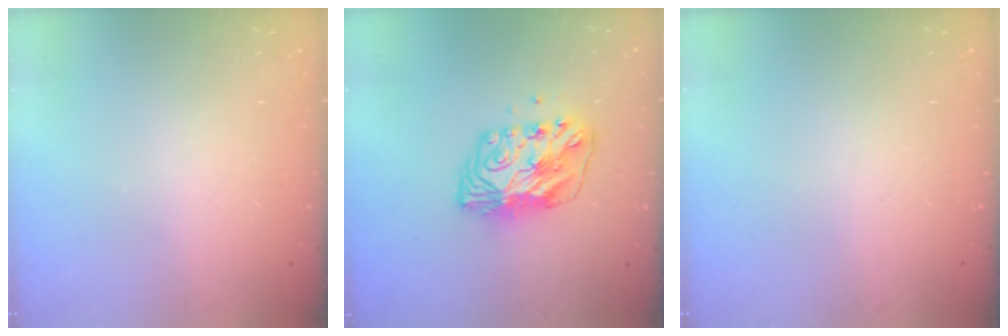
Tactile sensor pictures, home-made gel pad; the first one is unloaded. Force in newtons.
{"total": 9.6, "press": 9.5, "slide": 1.0}
{"total": 0.0}